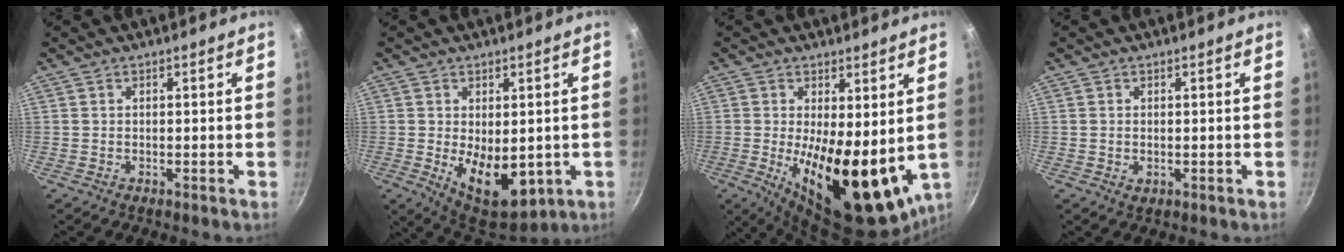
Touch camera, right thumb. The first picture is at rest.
{"total": 11.8, "force": [-1.4, 6.9, 9.5], "torque": [-0.114, -0.024, -0.002]}
{"total": 18.9, "force": [-0.7, 7.7, 17.2], "torque": [-0.222, -0.033, 0.002]}
{"total": 1.1, "force": [0.1, 0.8, 0.7], "torque": [-0.011, -0.002, 0.001]}